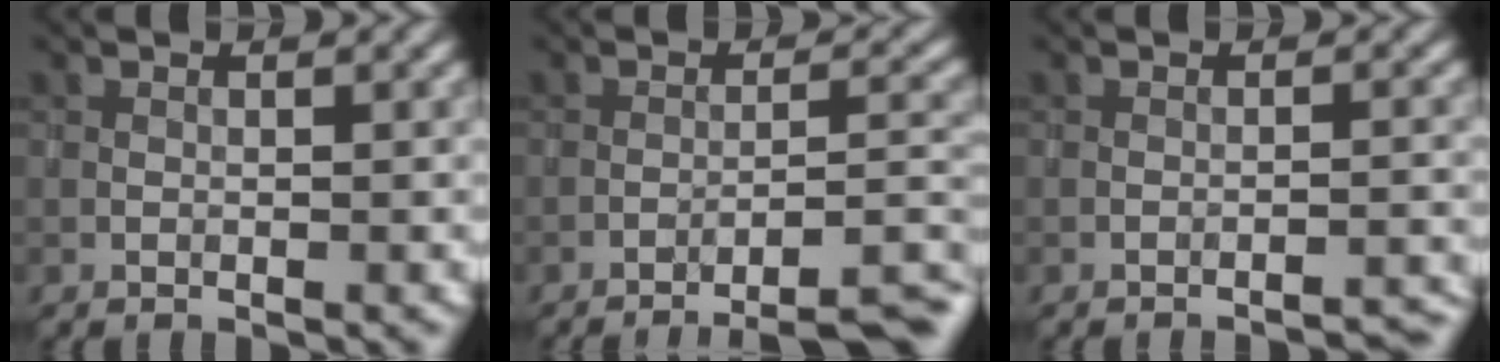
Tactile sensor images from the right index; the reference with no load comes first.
{"total": 8.2, "force": [-6.9, 1.2, 4.2], "torque": [-0.040, 0.018, -0.079]}
{"total": 2.9, "force": [-2.7, 0.3, 0.7], "torque": [-0.002, 0.016, -0.033]}